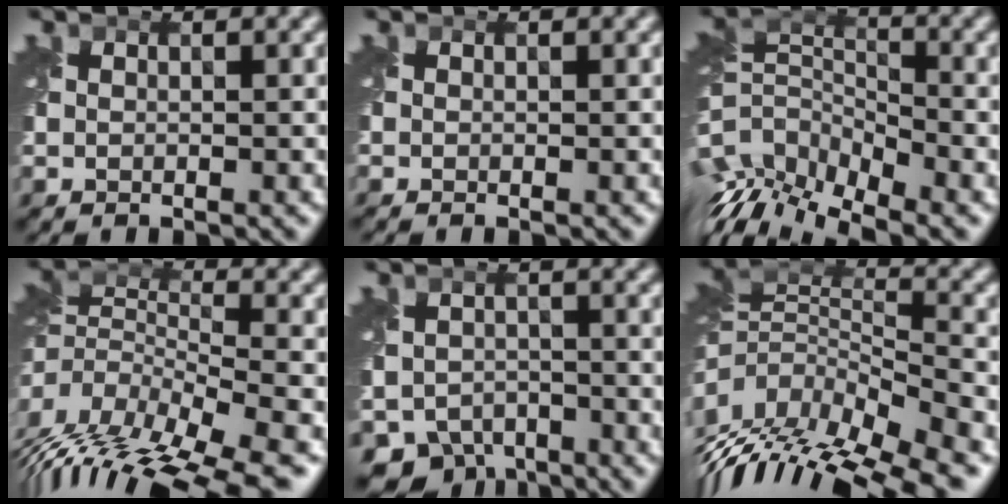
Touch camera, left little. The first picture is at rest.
{"total": 0.0}
{"total": 9.5, "force": [-6.0, 4.6, 5.7], "torque": [-0.122, -0.005, -0.116]}
{"total": 11.9, "force": [-7.6, 4.6, 8.0], "torque": [-0.132, 0.008, -0.092]}
{"total": 7.2, "force": [-5.4, 4.3, 2.2], "torque": [-0.028, -0.024, -0.084]}
{"total": 11.3, "force": [-7.2, 4.4, 7.5], "torque": [-0.141, 0.027, -0.116]}